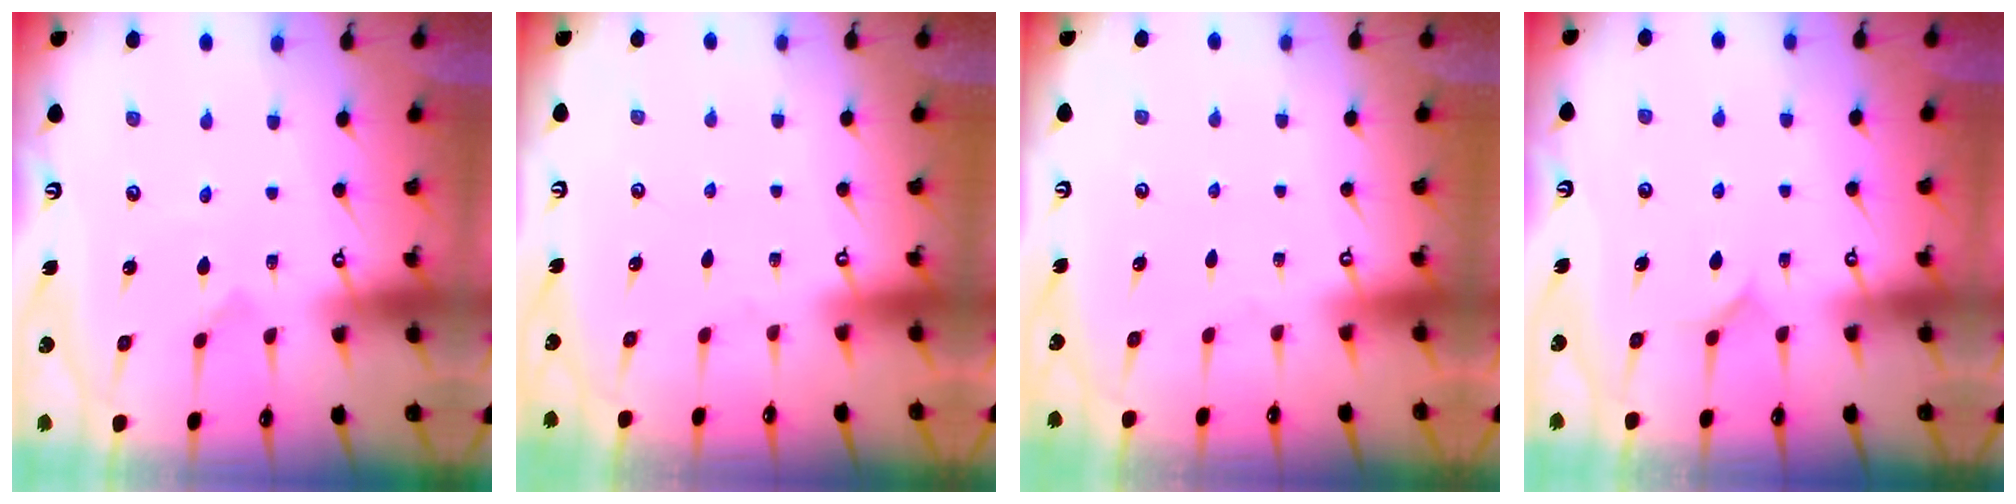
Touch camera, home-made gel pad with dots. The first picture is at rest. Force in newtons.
{"total": 0.0}
{"total": 0.0}
{"total": 6.6, "press": 6.5, "slide": 0.6}